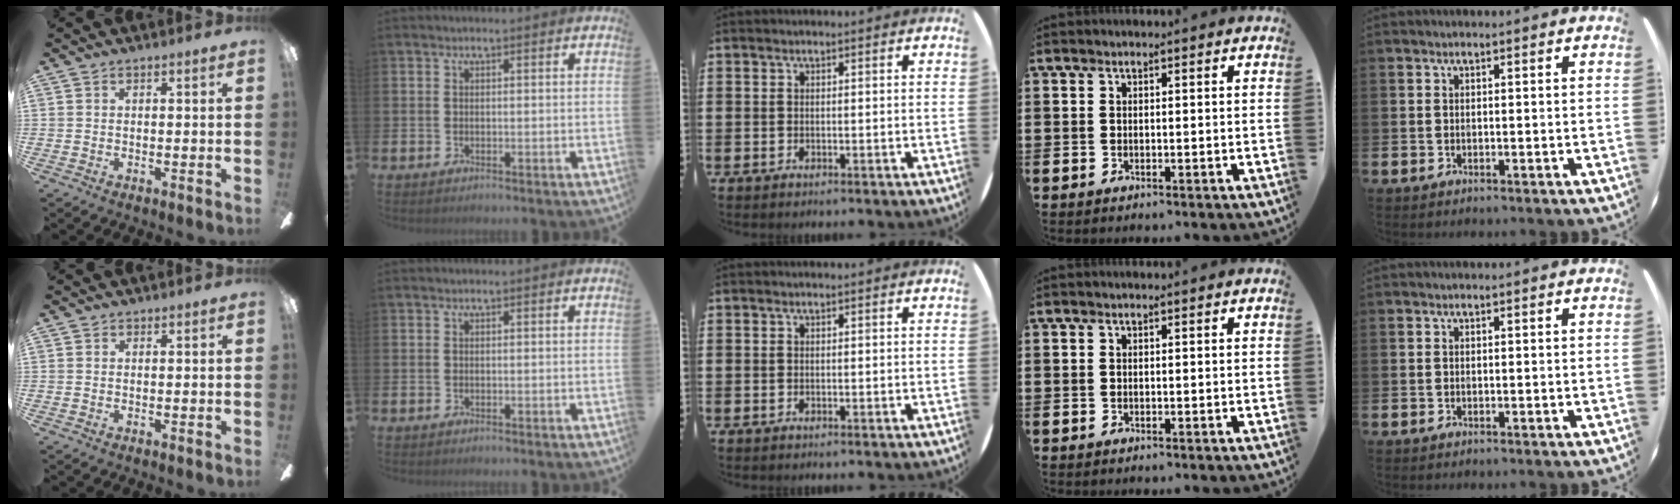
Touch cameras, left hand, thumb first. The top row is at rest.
{}